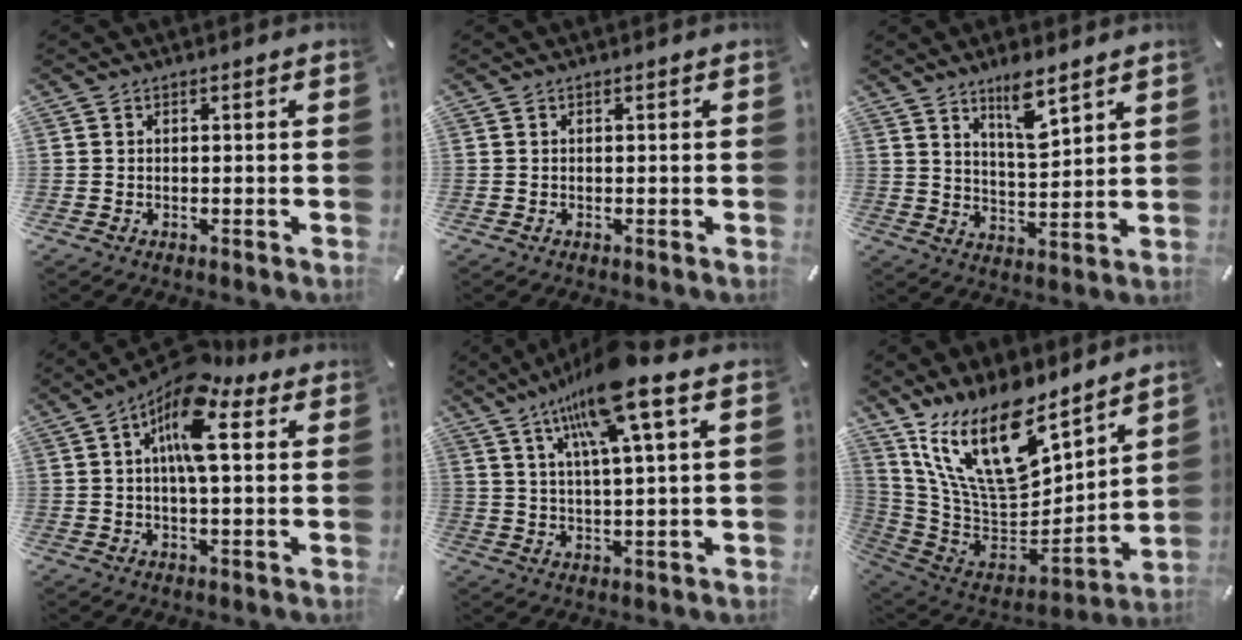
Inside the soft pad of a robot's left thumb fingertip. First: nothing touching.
{"total": 0.0}
{"total": 8.3, "force": [6.3, 1.9, 5.1], "torque": [-0.077, -0.041, 0.104]}
{"total": 13.0, "force": [5.1, 4.9, 10.8], "torque": [-0.193, -0.020, 0.087]}
{"total": 13.5, "force": [8.3, 1.3, 10.6], "torque": [-0.213, -0.024, 0.134]}
{"total": 22.5, "force": [13.3, 11.1, 14.4], "torque": [-0.284, -0.092, 0.237]}